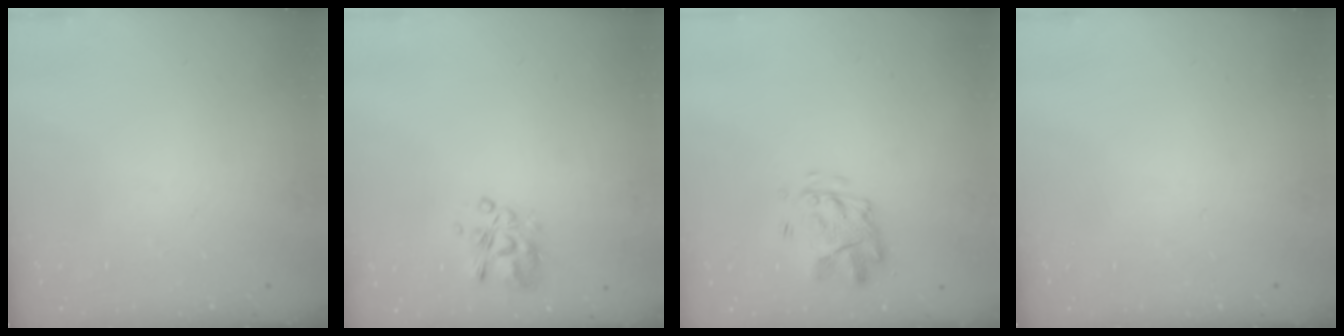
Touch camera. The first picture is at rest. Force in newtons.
{"total": 5.7, "press": 5.5, "slide": 1.7}
{"total": 3.9, "press": 3.5, "slide": 1.8}
{"total": 0.0}